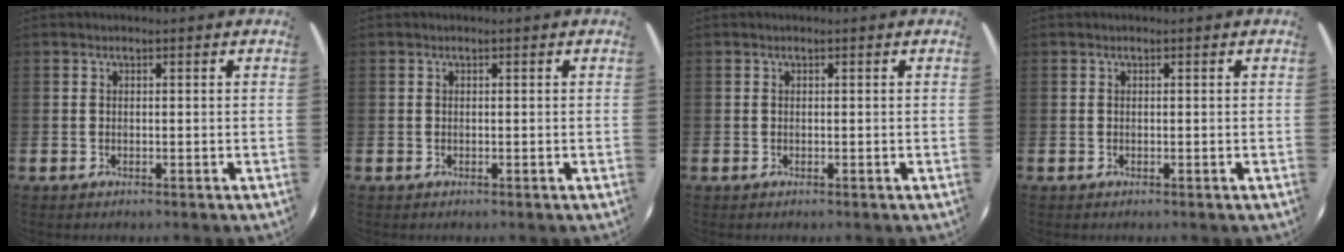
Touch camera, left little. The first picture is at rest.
{"total": 0.0}
{"total": 0.0}
{"total": 0.0}